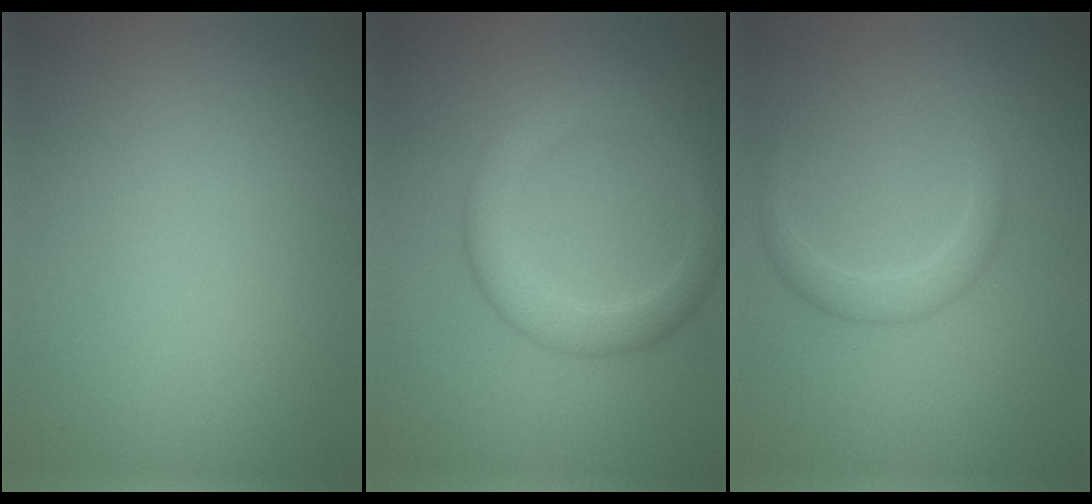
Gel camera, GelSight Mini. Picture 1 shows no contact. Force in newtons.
{"total": 3.6, "press": 3.6, "slide": 0.0}
{"total": 2.0, "press": 2.0, "slide": 0.2}